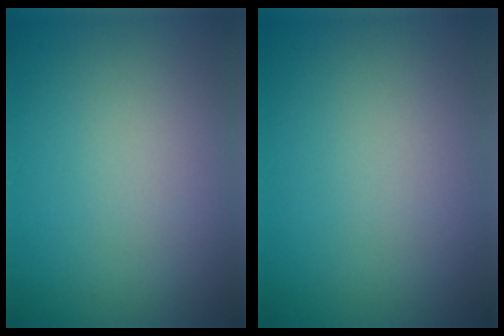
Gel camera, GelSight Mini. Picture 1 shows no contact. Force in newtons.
{"total": 0.0}